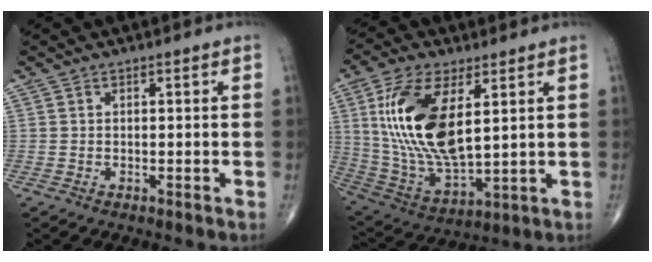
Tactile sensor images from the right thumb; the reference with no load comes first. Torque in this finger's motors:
{"motor_torque": [1.72, 3.29, 2.09, 0.68, 0.73]}